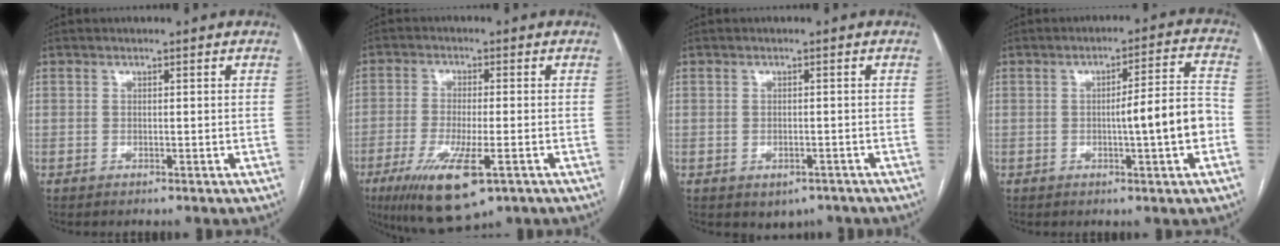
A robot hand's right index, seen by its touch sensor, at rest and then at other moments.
{"total": 11.6, "force": [-5.7, 2.6, 9.8], "torque": [-0.178, -0.030, -0.090]}
{"total": 3.2, "force": [-2.0, 2.1, 1.3], "torque": [-0.010, 0.003, -0.018]}
{"total": 8.6, "force": [-1.8, 0.2, 8.4], "torque": [-0.118, 0.015, -0.025]}